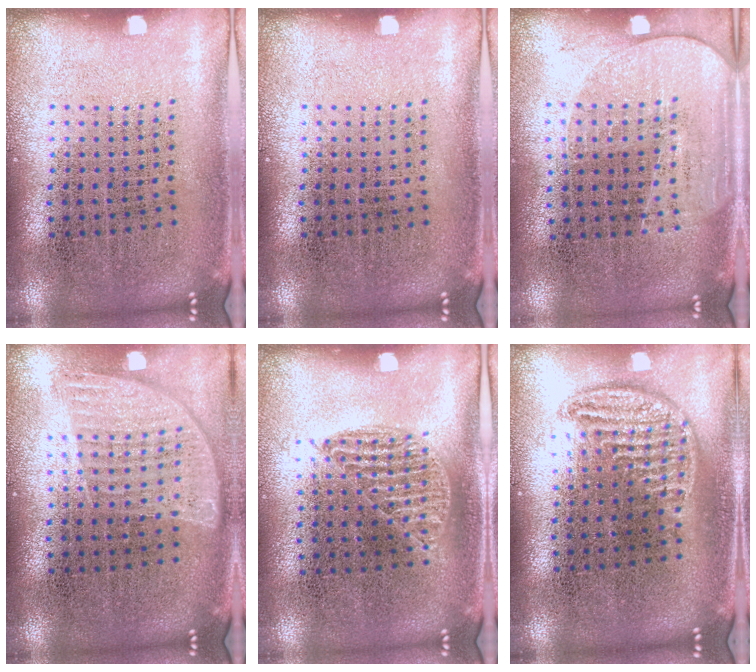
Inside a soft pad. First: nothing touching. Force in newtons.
{"total": 0.0}
{"total": 1.6, "press": 1.4, "slide": 0.9}
{"total": 0.9, "press": 0.9, "slide": 0.2}
{"total": 0.8, "press": 0.6, "slide": 0.5}
{"total": 0.8, "press": 0.8, "slide": 0.1}